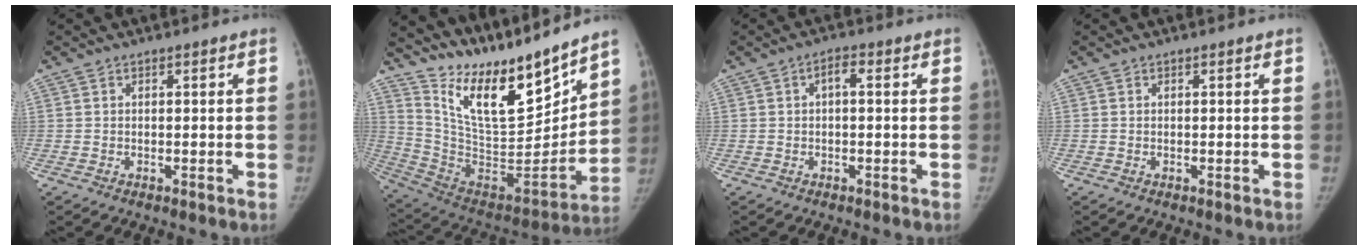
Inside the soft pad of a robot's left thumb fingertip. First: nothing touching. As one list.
[{"total": 22.4, "force": [18.2, 5.8, 11.7], "torque": [-0.139, -0.119, 0.327]}, {"total": 2.1, "force": [0.2, 1.0, 1.9], "torque": [-0.022, 0.010, -0.002]}, {"total": 0.0}]